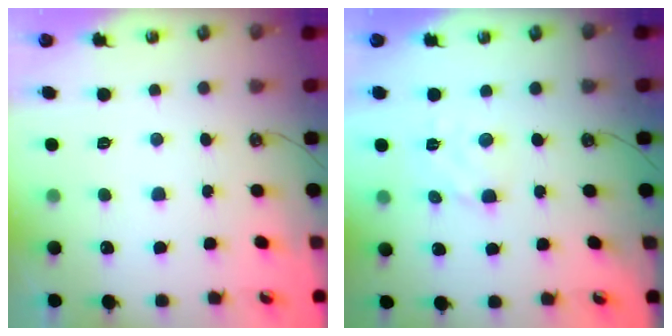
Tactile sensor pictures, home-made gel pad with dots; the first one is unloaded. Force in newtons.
{"total": 2.8, "press": 2.7, "slide": 0.4}